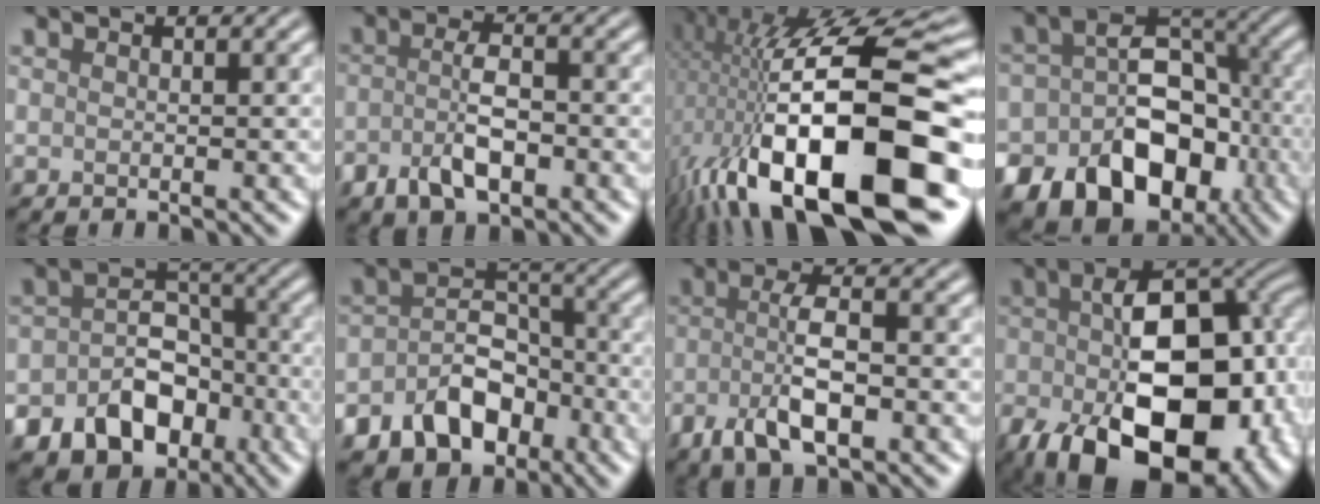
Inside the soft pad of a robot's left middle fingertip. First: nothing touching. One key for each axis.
{"total": 4.0, "fx": -1.7, "fy": 1.7, "fz": 3.2, "tx": -0.062, "ty": 0.004, "tz": -0.035}
{"total": 19.2, "fx": -3.2, "fy": 7.1, "fz": 17.5, "tx": -0.292, "ty": 0.016, "tz": -0.057}
{"total": 13.7, "fx": -6.0, "fy": 9.7, "fz": 7.6, "tx": -0.105, "ty": -0.007, "tz": -0.096}
{"total": 9.1, "fx": -4.4, "fy": 6.6, "fz": 4.5, "tx": -0.068, "ty": 0.004, "tz": -0.072}
{"total": 7.5, "fx": -4.0, "fy": 4.9, "fz": 3.9, "tx": -0.062, "ty": -0.003, "tz": -0.068}
{"total": 5.3, "fx": -2.1, "fy": 1.7, "fz": 4.6, "tx": -0.092, "ty": 0.004, "tz": -0.041}
{"total": 17.5, "fx": -4.9, "fy": 10.2, "fz": 13.4, "tx": -0.192, "ty": -0.039, "tz": -0.056}